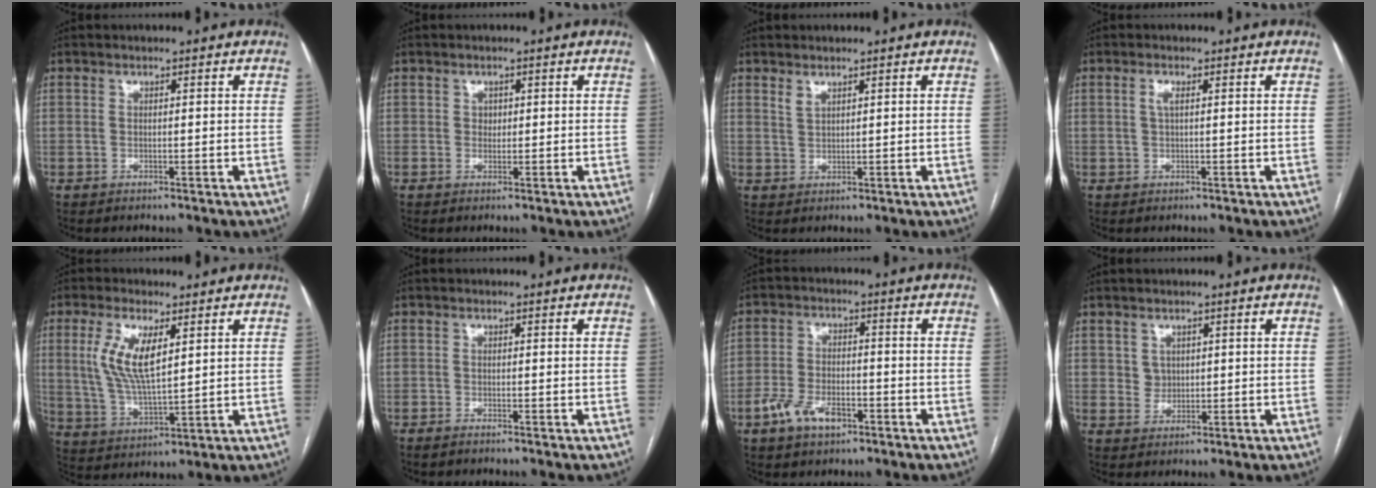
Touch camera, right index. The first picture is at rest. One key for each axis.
{"total": 1.2, "fx": 0.3, "fy": 1.1, "fz": 0.6, "tx": -0.008, "ty": 0.000, "tz": 0.003}
{"total": 1.4, "fx": 1.2, "fy": 0.4, "fz": 0.7, "tx": -0.011, "ty": -0.001, "tz": 0.026}
{"total": 1.4, "fx": 0.4, "fy": 0.4, "fz": 1.3, "tx": -0.029, "ty": 0.002, "tz": 0.005}
{"total": 9.1, "fx": 3.0, "fy": 2.7, "fz": 8.1, "tx": -0.174, "ty": 0.002, "tz": 0.063}
{"total": 1.2, "fx": -1.1, "fy": 0.1, "fz": 0.5, "tx": -0.010, "ty": -0.001, "tz": -0.016}
{"total": 6.9, "fx": -3.7, "fy": 3.4, "fz": 4.7, "tx": -0.096, "ty": 0.009, "tz": -0.065}
{"total": 2.1, "fx": 0.7, "fy": 2.0, "fz": 0.5, "tx": -0.008, "ty": -0.001, "tz": 0.014}